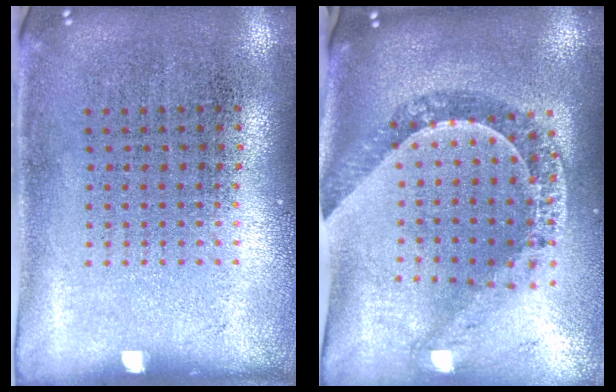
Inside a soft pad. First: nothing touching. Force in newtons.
{"total": 1.2, "press": 1.1, "slide": 0.3}